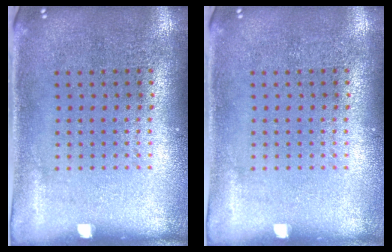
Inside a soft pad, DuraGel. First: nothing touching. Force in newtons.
{"total": 0.0}